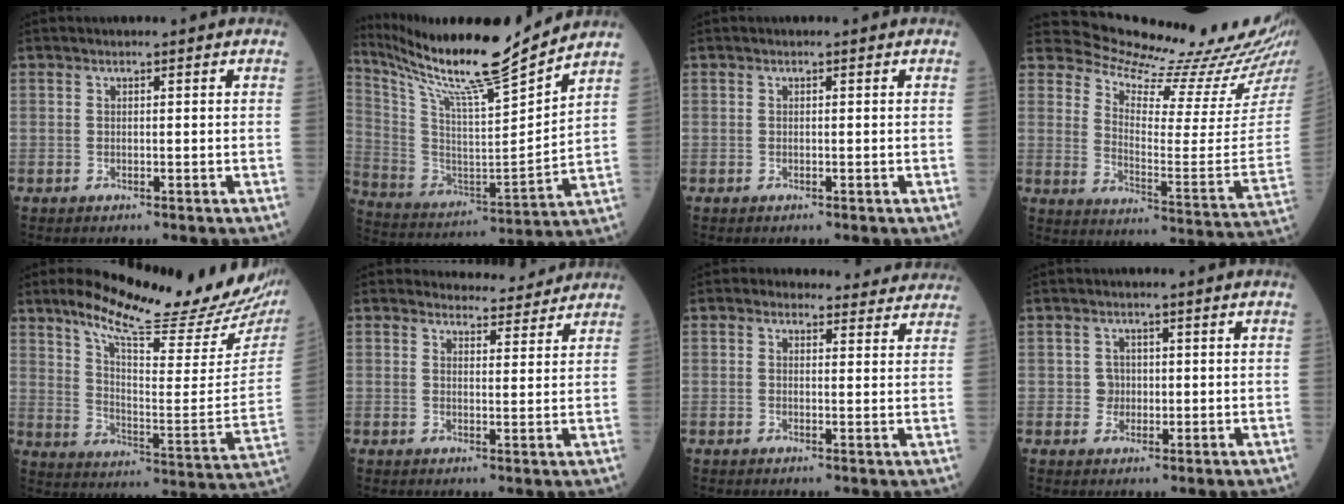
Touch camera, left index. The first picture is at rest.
{"total": 20.4, "force": [18.1, -0.9, 9.3], "torque": [-0.185, -0.034, 0.313]}
{"total": 0.0}
{"total": 19.5, "force": [19.0, -0.5, 4.6], "torque": [-0.086, -0.124, 0.244]}
{"total": 23.8, "force": [19.7, 2.5, 13.1], "torque": [-0.207, -0.053, 0.272]}
{"total": 4.9, "force": [4.8, 1.2, -0.1], "torque": [0.000, 0.001, 0.057]}
{"total": 7.4, "force": [6.8, 2.9, 0.3], "torque": [0.028, 0.011, 0.054]}
{"total": 2.1, "force": [0.1, 2.0, 0.4], "torque": [-0.005, 0.003, 0.001]}